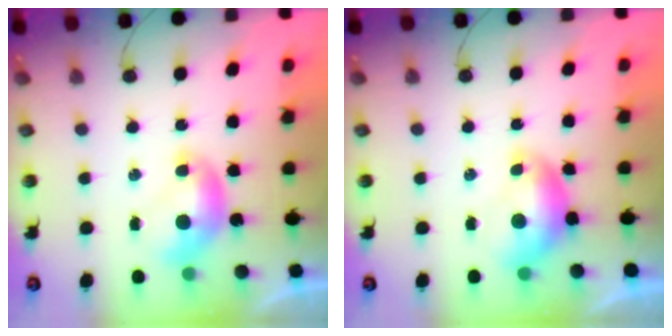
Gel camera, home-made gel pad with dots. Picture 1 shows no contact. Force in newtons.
{"total": 0.6, "press": 0.6, "slide": 0.2}